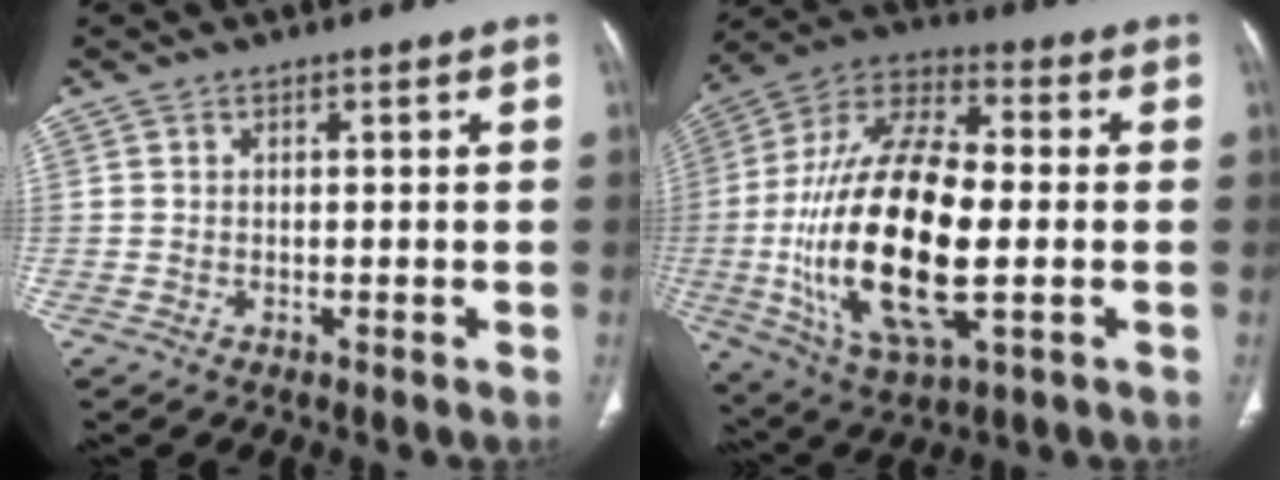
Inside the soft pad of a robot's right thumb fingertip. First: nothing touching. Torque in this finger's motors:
{"motor_torque": [2.42, 2.59, 2.77, 0.00, 0.78]}